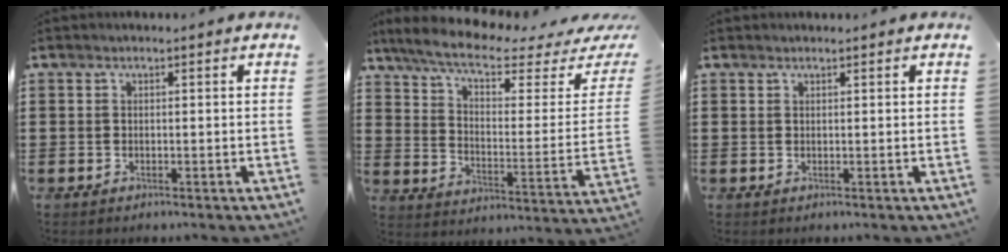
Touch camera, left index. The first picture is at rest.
{"total": 7.9, "force": [5.9, 1.2, 5.1], "torque": [-0.115, -0.037, 0.097]}
{"total": 0.0}